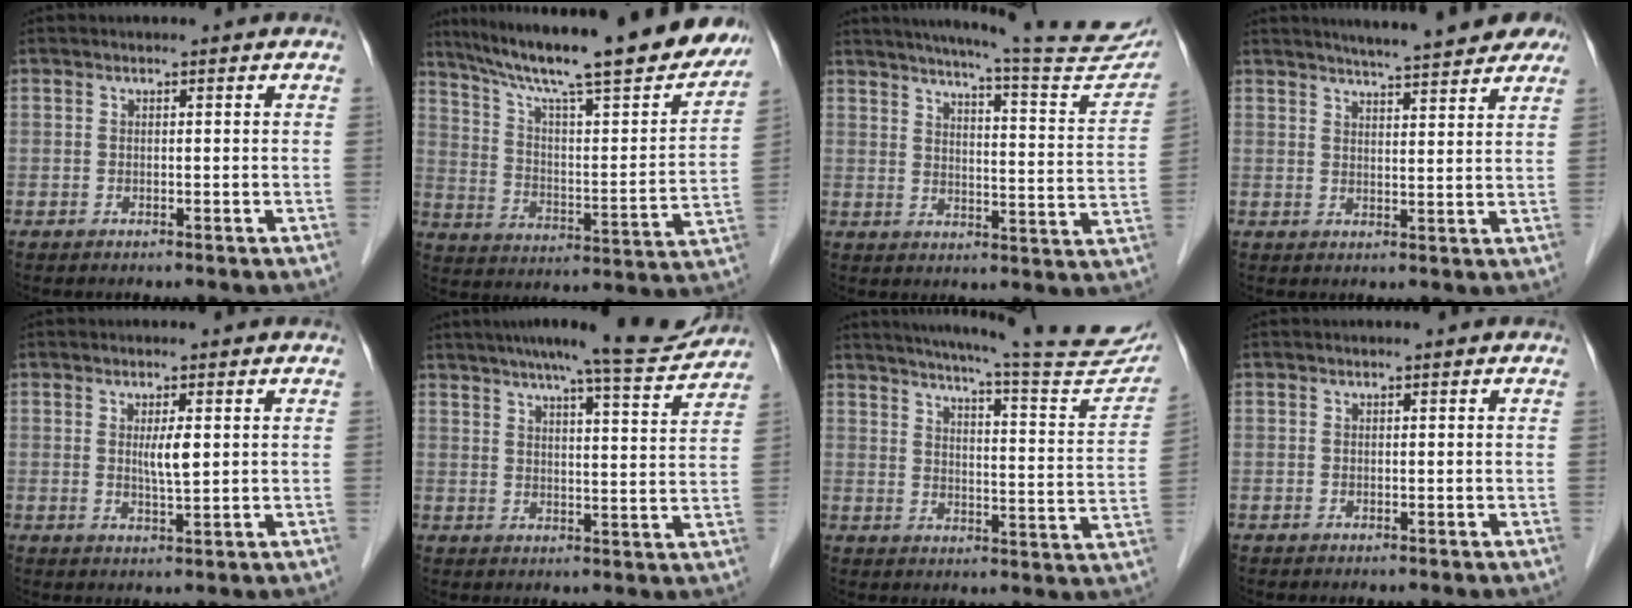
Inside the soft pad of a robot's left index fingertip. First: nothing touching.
{"total": 27.1, "force": [22.7, 3.0, 14.4], "torque": [-0.237, -0.020, 0.320]}
{"total": 21.6, "force": [19.5, 0.8, 9.3], "torque": [-0.129, -0.061, 0.234]}
{"total": 13.2, "force": [11.5, 1.7, 6.4], "torque": [-0.082, 0.012, 0.133]}
{"total": 3.1, "force": [0.7, 0.3, 3.0], "torque": [-0.055, -0.004, 0.013]}
{"total": 12.8, "force": [11.8, 0.5, 5.1], "torque": [-0.072, -0.005, 0.150]}
{"total": 22.7, "force": [20.3, 1.1, 10.1], "torque": [-0.146, -0.061, 0.246]}
{"total": 0.0}